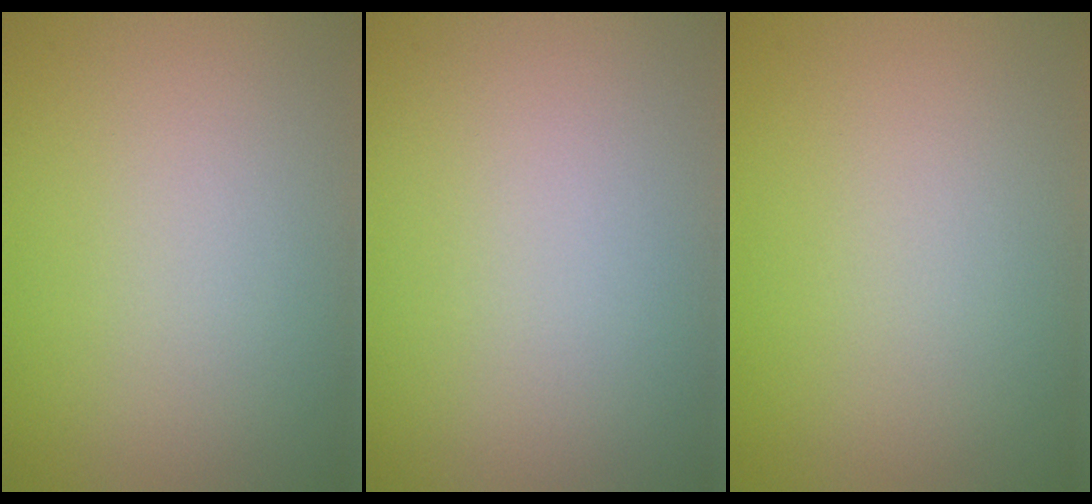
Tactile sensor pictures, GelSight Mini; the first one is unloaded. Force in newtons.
{"total": 0.0}
{"total": 0.0}